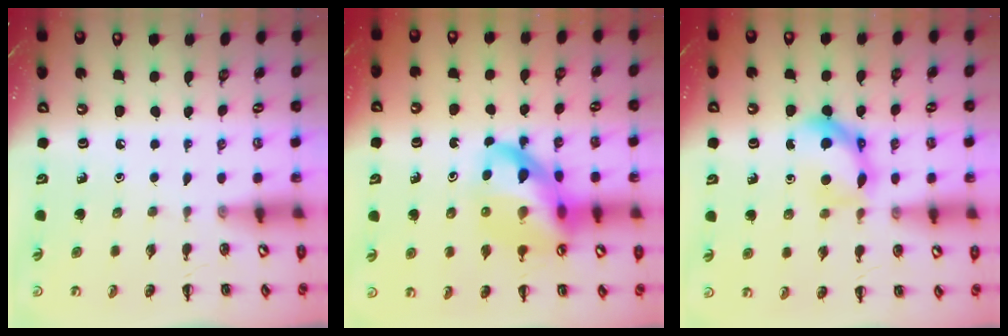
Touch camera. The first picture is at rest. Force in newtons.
{"total": 16.7, "press": 16.3, "slide": 3.8}
{"total": 8.2, "press": 8.1, "slide": 1.2}